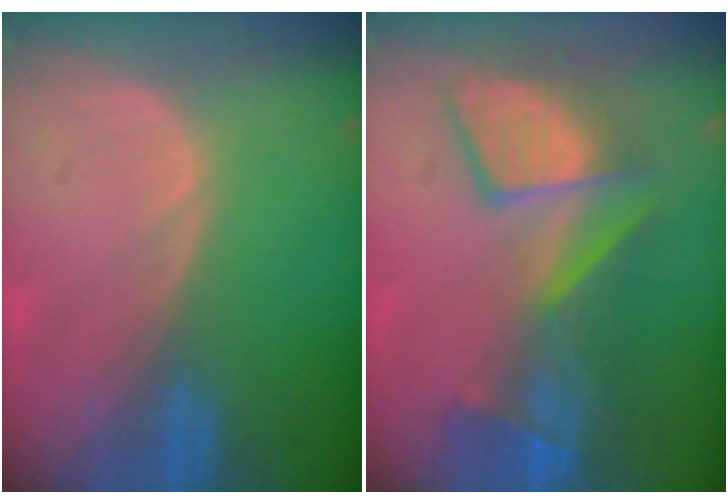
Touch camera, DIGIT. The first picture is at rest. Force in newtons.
{"total": 9.1, "press": 9.0, "slide": 1.2}